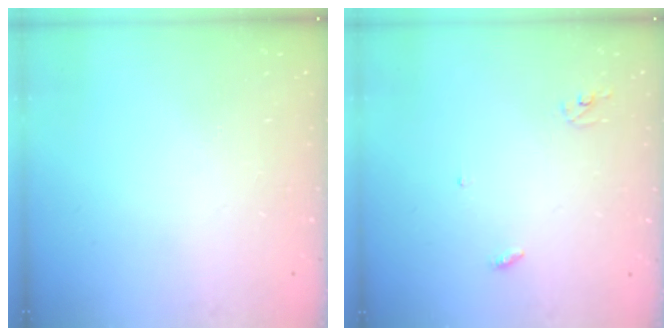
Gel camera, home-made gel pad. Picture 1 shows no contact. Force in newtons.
{"total": 2.8, "press": 2.8, "slide": 0.2}